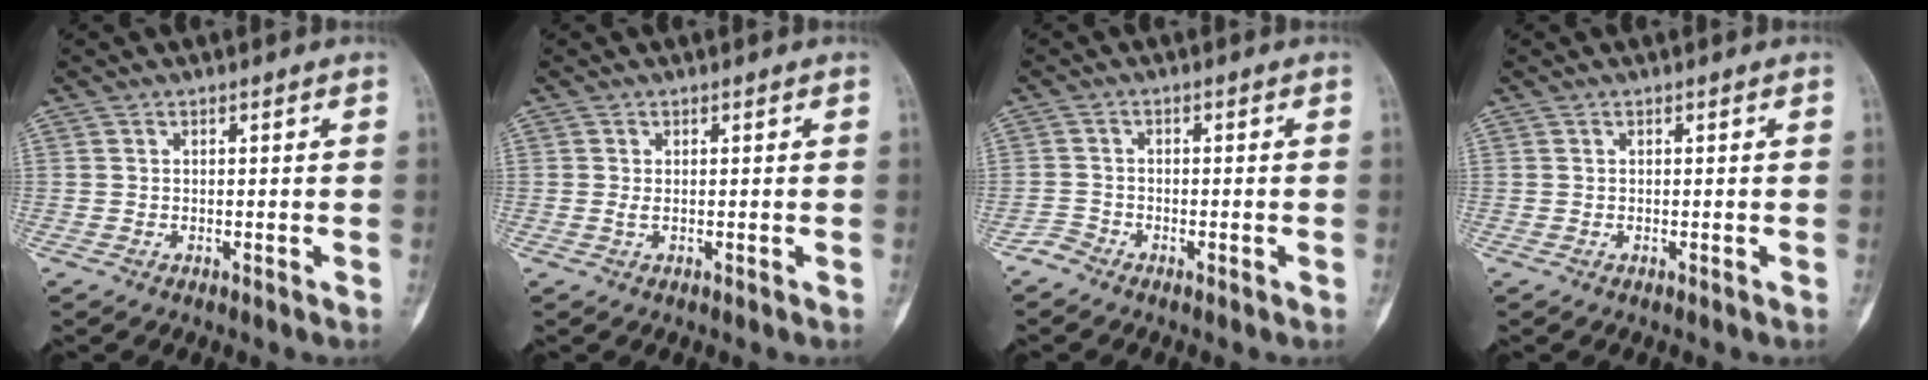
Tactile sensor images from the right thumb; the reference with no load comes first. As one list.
[{"total": 0.6, "force": [-0.1, 0.0, 0.6], "torque": [-0.020, -0.004, 0.000]}, {"total": 1.7, "force": [-1.6, 0.4, 0.0], "torque": [0.005, -0.003, -0.037]}, {"total": 0.0}]